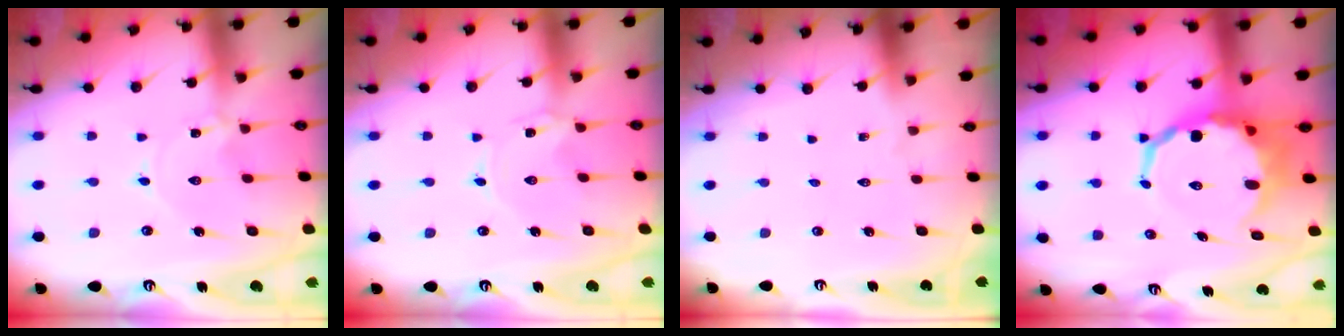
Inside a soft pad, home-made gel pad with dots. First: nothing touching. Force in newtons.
{"total": 0.0}
{"total": 0.0}
{"total": 10.0, "press": 9.7, "slide": 2.6}